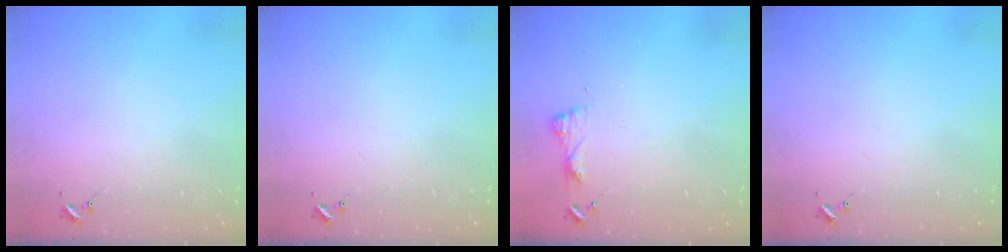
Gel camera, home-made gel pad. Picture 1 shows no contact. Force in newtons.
{"total": 0.0}
{"total": 5.0, "press": 4.9, "slide": 0.6}
{"total": 0.0}